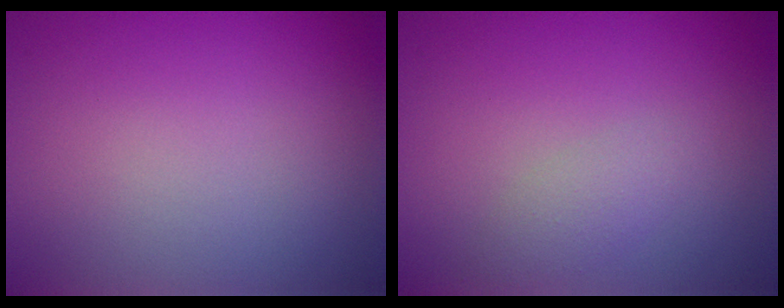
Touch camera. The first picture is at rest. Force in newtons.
{"total": 1.5, "press": 1.5, "slide": 0.1}